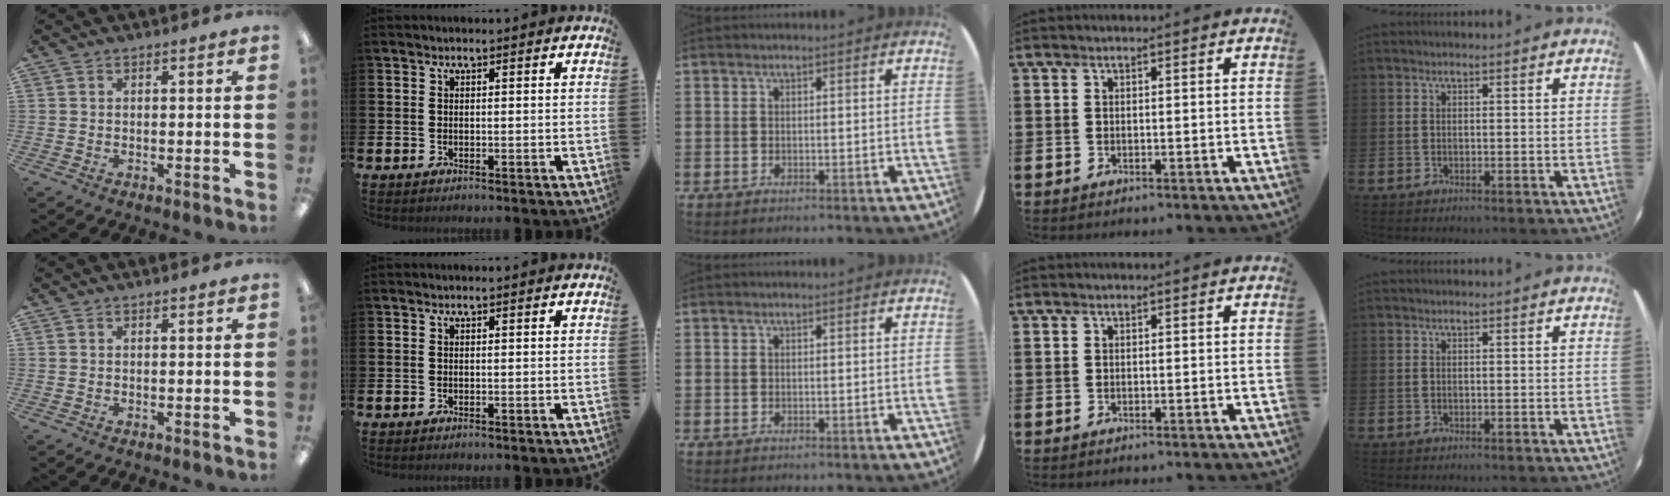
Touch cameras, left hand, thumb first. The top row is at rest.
{}